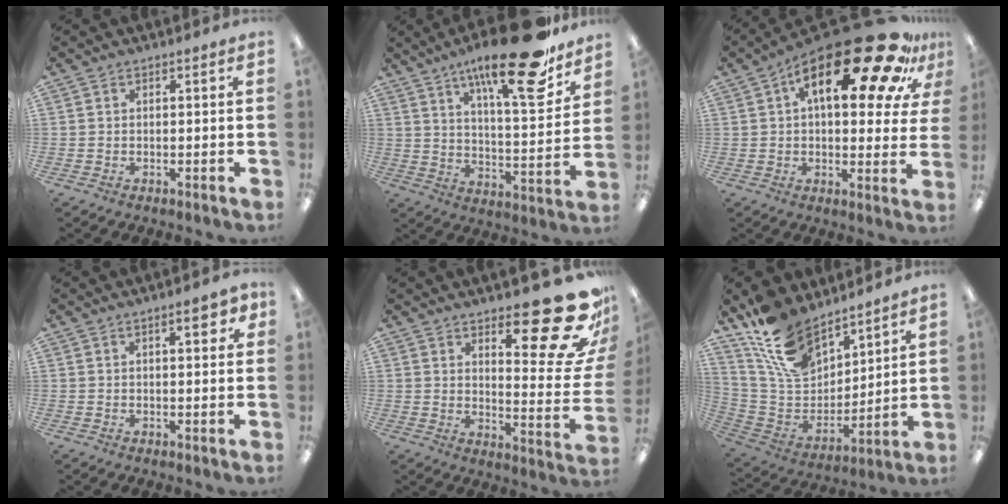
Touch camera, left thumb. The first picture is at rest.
{"total": 22.9, "force": [15.7, 5.6, 15.7], "torque": [-0.234, -0.103, 0.247]}
{"total": 25.5, "force": [13.4, 9.4, 19.5], "torque": [-0.290, -0.075, 0.214]}
{"total": 5.2, "force": [2.6, 1.7, 4.1], "torque": [-0.045, -0.010, 0.035]}
{"total": 22.0, "force": [15.2, 6.1, 14.7], "torque": [-0.179, -0.126, 0.242]}
{"total": 17.4, "force": [12.4, 9.3, 7.8], "torque": [-0.166, -0.063, 0.236]}